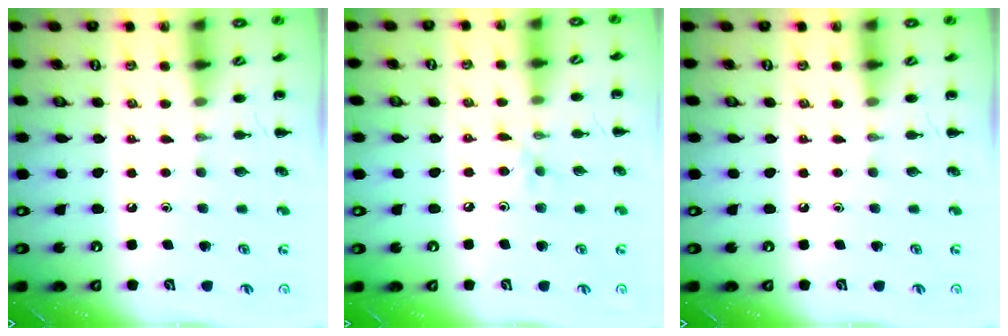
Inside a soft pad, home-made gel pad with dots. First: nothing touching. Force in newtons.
{"total": 3.8, "press": 3.5, "slide": 1.3}
{"total": 0.0}